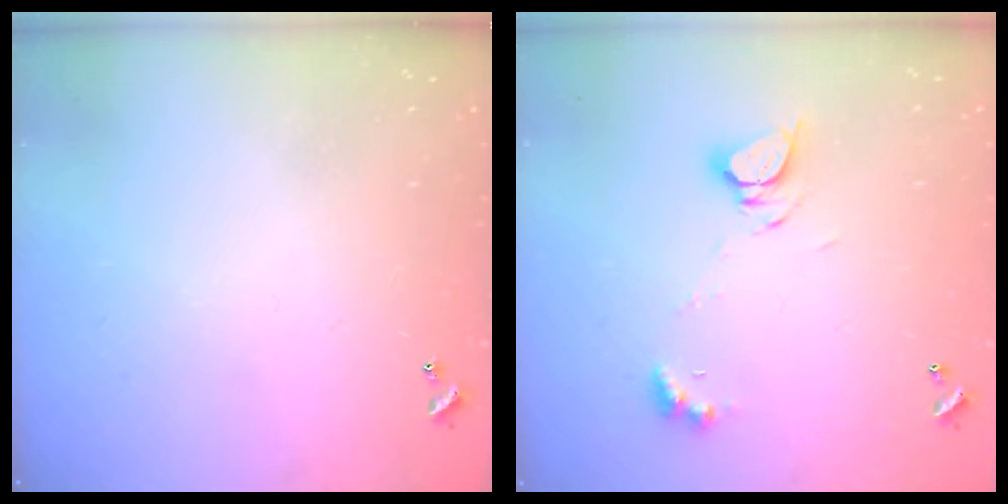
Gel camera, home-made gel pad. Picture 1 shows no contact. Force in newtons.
{"total": 6.5, "press": 6.5, "slide": 0.8}